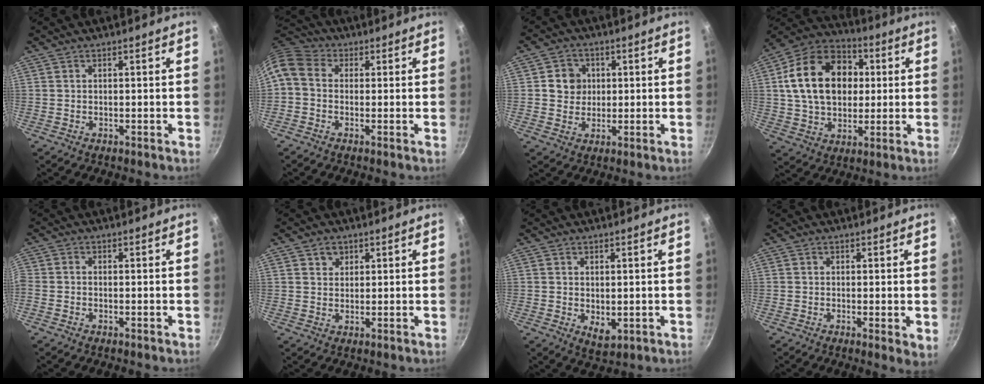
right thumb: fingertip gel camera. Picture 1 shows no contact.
{"total": 7.9, "force": [-0.1, 6.1, 5.0], "torque": [-0.104, 0.033, -0.020]}
{"total": 5.5, "force": [0.9, 5.1, 1.8], "torque": [0.006, 0.001, 0.010]}
{"total": 20.2, "force": [3.3, 14.8, 13.3], "torque": [-0.197, 0.021, 0.048]}
{"total": 1.5, "force": [-0.8, 0.6, 1.1], "torque": [-0.040, 0.007, -0.027]}
{"total": 2.7, "force": [1.3, 2.3, 0.8], "torque": [0.000, -0.003, 0.020]}
{"total": 3.8, "force": [0.0, 2.3, 3.0], "torque": [-0.044, -0.015, 0.004]}
{"total": 3.1, "force": [-0.2, 0.7, 3.0], "torque": [-0.043, -0.012, -0.004]}